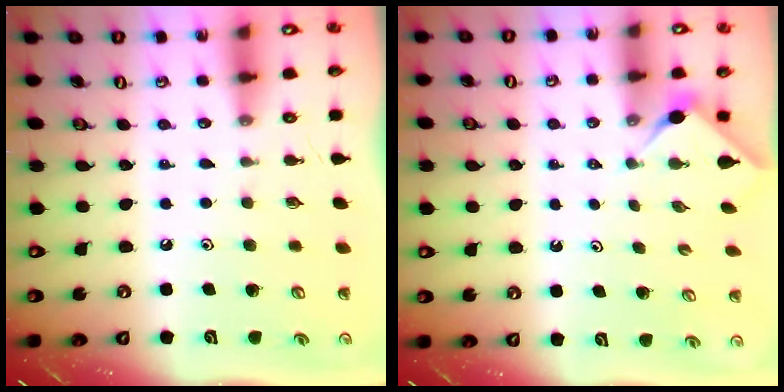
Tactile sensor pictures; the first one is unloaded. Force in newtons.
{"total": 2.7, "press": 2.6, "slide": 0.4}